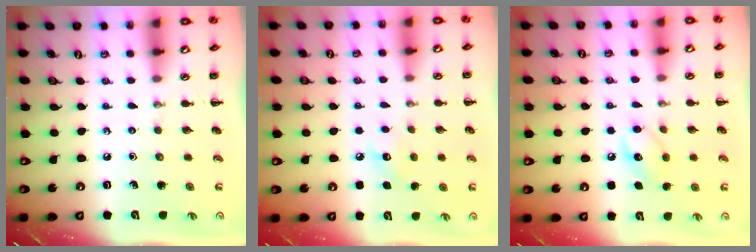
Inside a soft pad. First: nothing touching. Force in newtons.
{"total": 7.1, "press": 6.8, "slide": 1.8}
{"total": 8.8, "press": 8.7, "slide": 1.4}